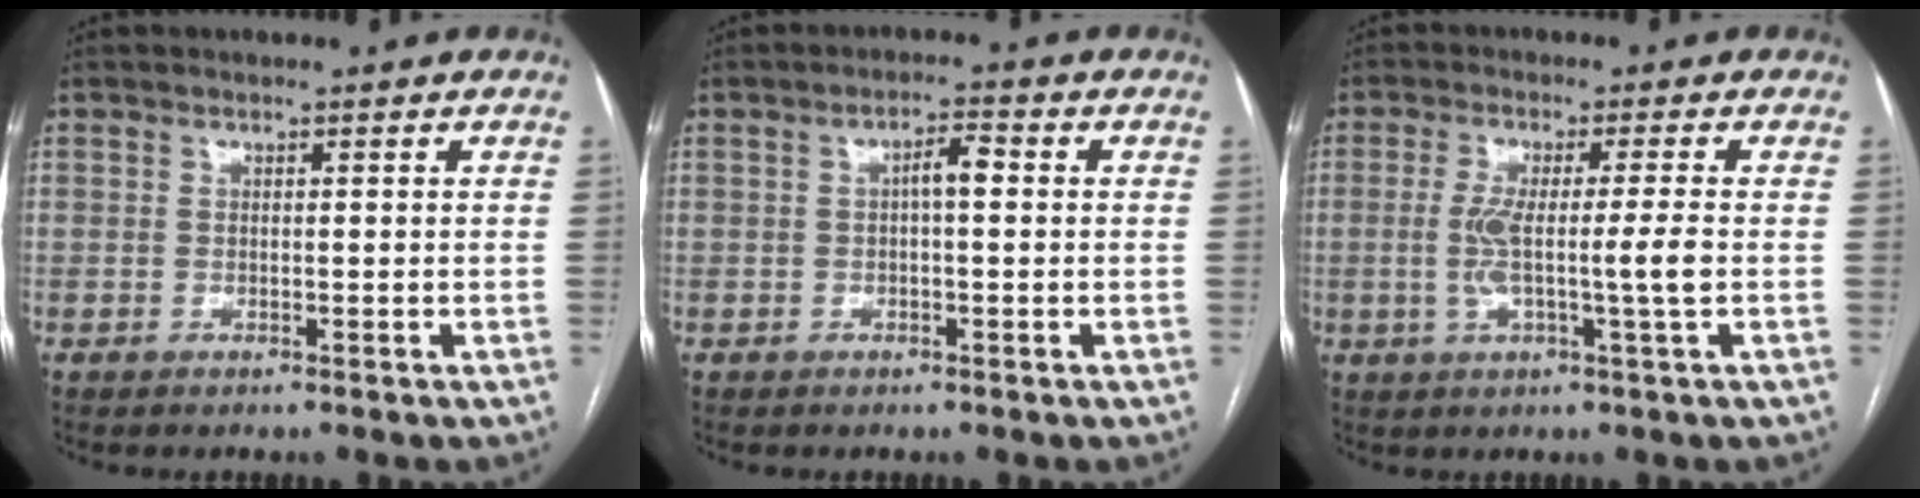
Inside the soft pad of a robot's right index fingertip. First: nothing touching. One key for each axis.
{"total": 3.0, "fx": 0.2, "fy": 0.8, "fz": 2.9, "tx": -0.048, "ty": 0.010, "tz": 0.002}
{"total": 6.7, "fx": -0.8, "fy": -0.6, "fz": 6.6, "tx": -0.129, "ty": -0.004, "tz": -0.014}